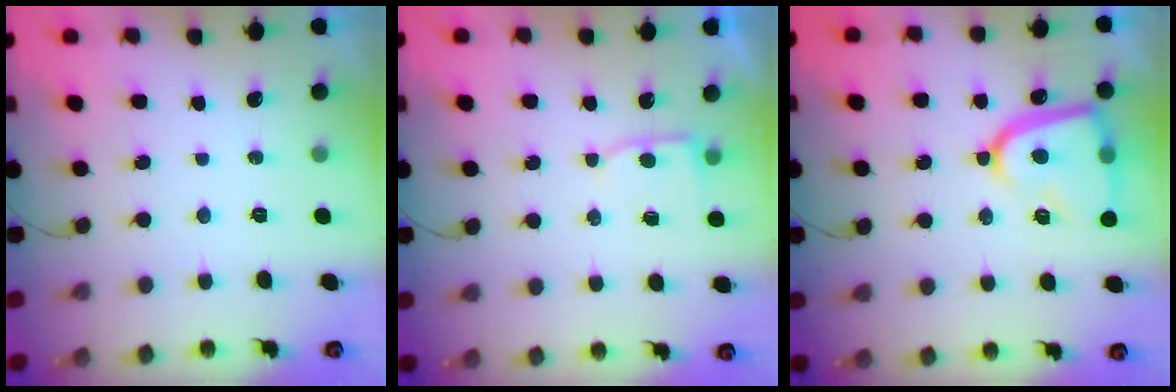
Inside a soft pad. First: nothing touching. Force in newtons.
{"total": 4.5, "press": 4.4, "slide": 0.3}
{"total": 17.9, "press": 17.8, "slide": 1.6}